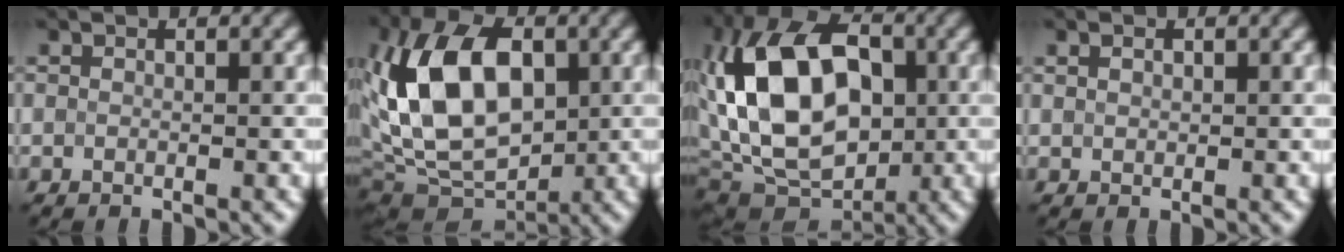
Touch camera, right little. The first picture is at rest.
{"total": 11.9, "force": [1.1, 7.5, 9.2], "torque": [-0.175, 0.014, 0.012]}
{"total": 14.4, "force": [1.1, 9.6, 10.7], "torque": [-0.201, 0.024, 0.008]}
{"total": 0.9, "force": [0.5, 0.6, 0.4], "torque": [-0.009, 0.004, 0.009]}